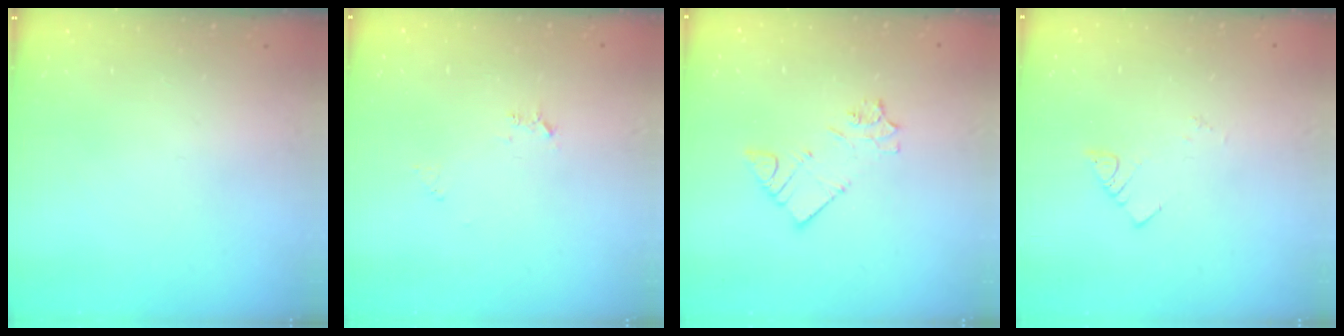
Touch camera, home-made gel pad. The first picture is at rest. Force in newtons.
{"total": 5.3, "press": 5.3, "slide": 0.6}
{"total": 5.1, "press": 5.1, "slide": 0.3}
{"total": 2.0, "press": 2.0, "slide": 0.1}